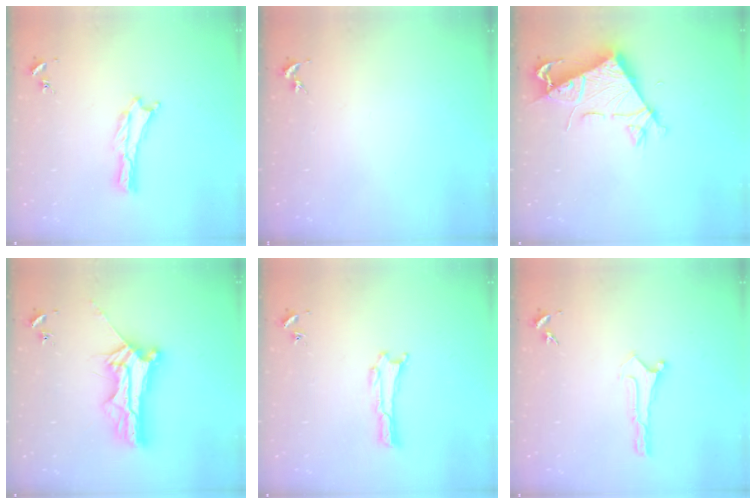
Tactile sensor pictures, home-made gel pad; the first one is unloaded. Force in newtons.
{"total": 0.0}
{"total": 7.4, "press": 7.4, "slide": 0.7}
{"total": 10.5, "press": 10.5, "slide": 0.9}
{"total": 0.0}
{"total": 0.0}